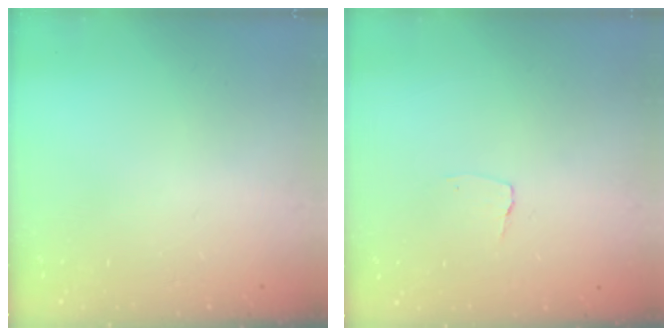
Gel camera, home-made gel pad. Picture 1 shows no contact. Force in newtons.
{"total": 2.6, "press": 2.6, "slide": 0.2}